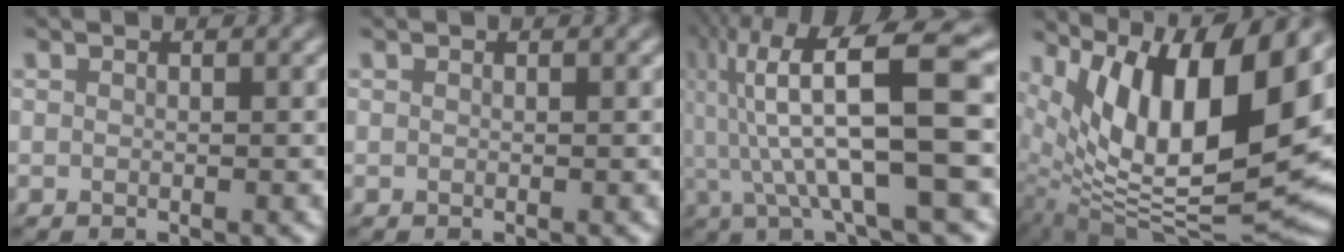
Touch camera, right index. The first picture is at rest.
{"total": 0.0}
{"total": 11.3, "force": [1.8, 4.3, 10.3], "torque": [-0.172, 0.007, 0.029]}
{"total": 18.0, "force": [2.6, 9.6, 14.9], "torque": [-0.233, -0.014, 0.049]}